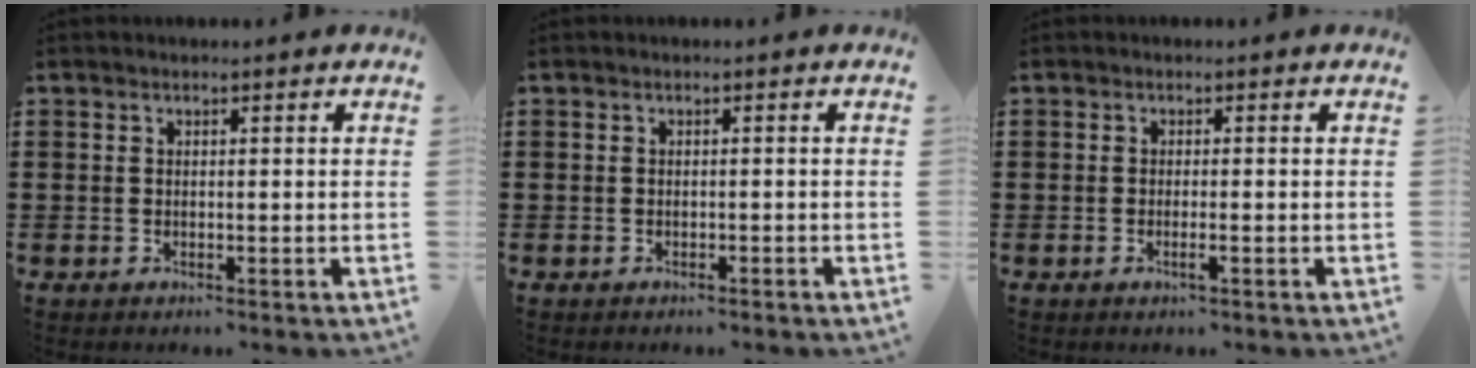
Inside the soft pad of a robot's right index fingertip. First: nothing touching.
{"total": 0.6, "force": [-0.6, 0.0, 0.2], "torque": [-0.006, -0.003, -0.011]}
{"total": 1.4, "force": [-0.7, 0.0, 1.2], "torque": [-0.020, -0.003, -0.013]}